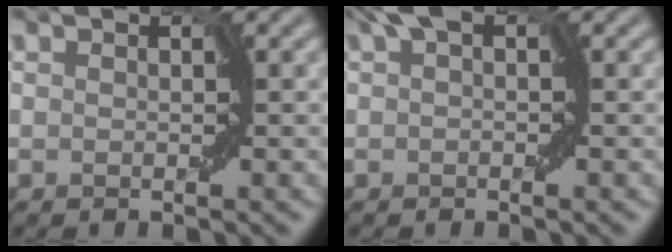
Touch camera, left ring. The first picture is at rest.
{"total": 2.0, "force": [0.7, 0.7, 1.7], "torque": [-0.029, 0.011, 0.004]}